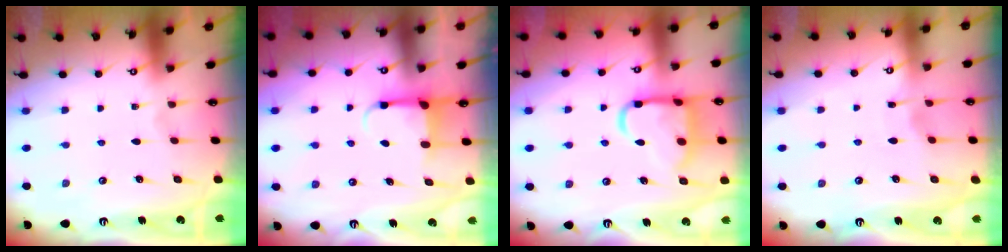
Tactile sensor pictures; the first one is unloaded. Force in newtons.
{"total": 4.6, "press": 4.6, "slide": 0.3}
{"total": 14.1, "press": 14.0, "slide": 1.5}
{"total": 2.6, "press": 2.6, "slide": 0.3}